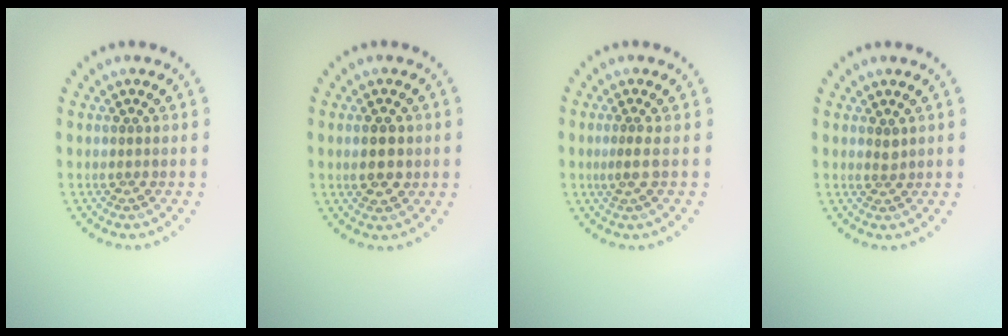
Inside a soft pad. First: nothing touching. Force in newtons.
{"total": 2.3, "press": 2.3, "slide": 0.2}
{"total": 1.2, "press": 0.6, "slide": 1.0}
{"total": 0.8, "press": 0.5, "slide": 0.6}